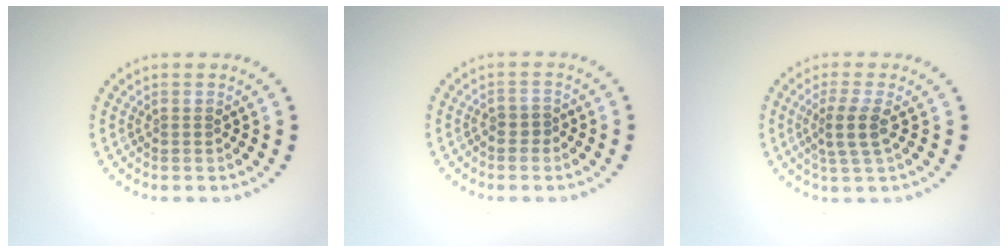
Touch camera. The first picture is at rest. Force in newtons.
{"total": 0.9, "press": 0.6, "slide": 0.7}
{"total": 2.5, "press": 2.0, "slide": 1.5}